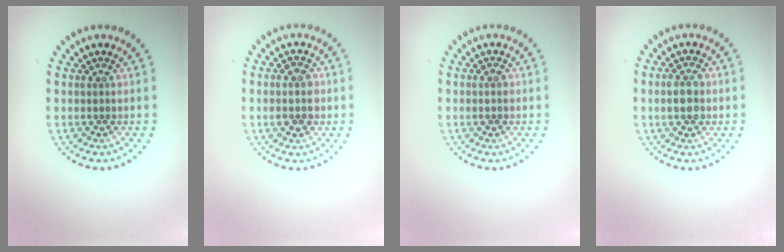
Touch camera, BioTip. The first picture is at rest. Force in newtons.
{"total": 2.9, "press": 2.8, "slide": 0.2}
{"total": 1.0, "press": 1.0, "slide": 0.1}
{"total": 2.8, "press": 2.8, "slide": 0.2}